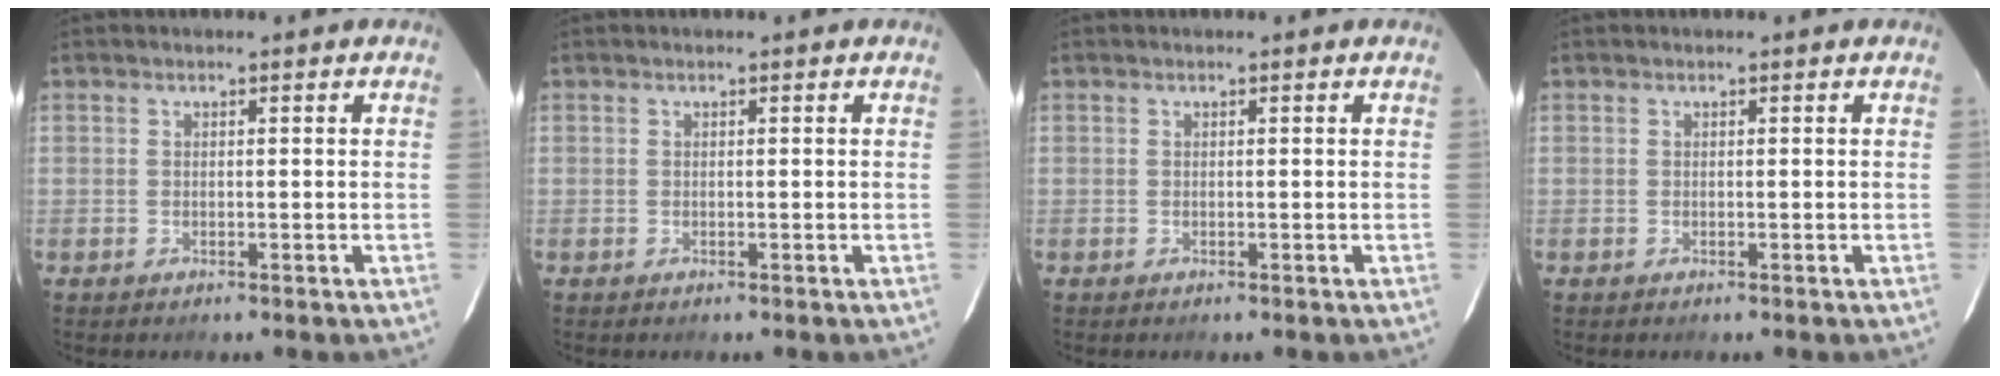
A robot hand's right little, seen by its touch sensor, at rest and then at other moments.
{"total": 0.0}
{"total": 0.0}
{"total": 0.0}